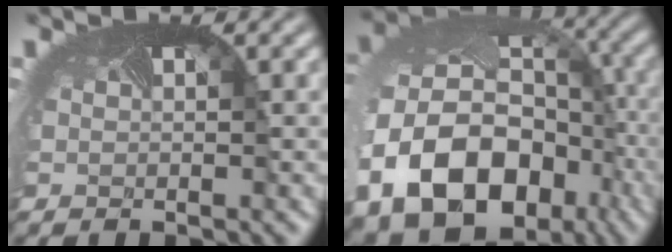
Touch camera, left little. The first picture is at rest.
{"total": 17.5, "force": [-6.2, 13.6, 9.1], "torque": [-0.218, -0.053, -0.081]}